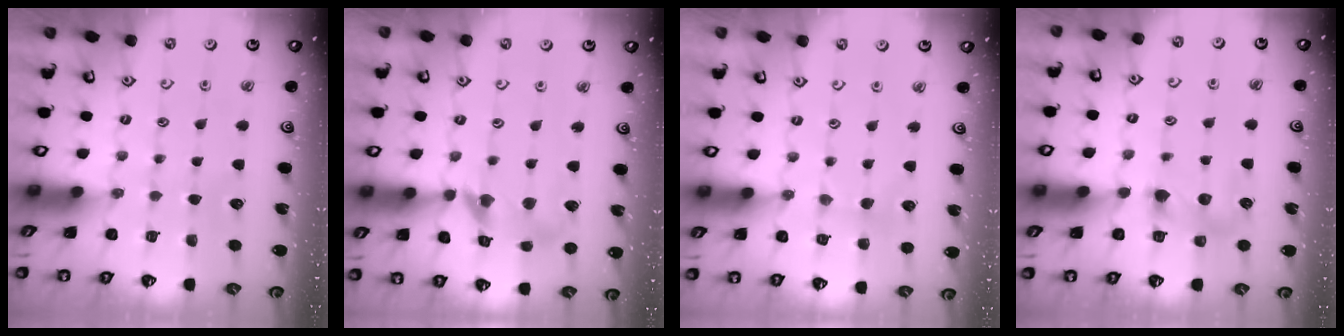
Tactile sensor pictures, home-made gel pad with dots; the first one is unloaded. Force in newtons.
{"total": 11.7, "press": 11.6, "slide": 1.6}
{"total": 2.1, "press": 2.0, "slide": 0.3}
{"total": 5.0, "press": 5.0, "slide": 0.7}